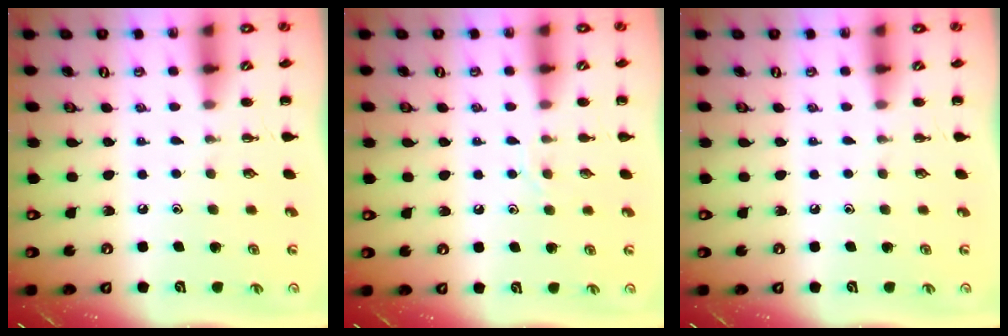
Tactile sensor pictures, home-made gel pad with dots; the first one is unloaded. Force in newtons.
{"total": 6.3, "press": 6.1, "slide": 1.3}
{"total": 0.0}